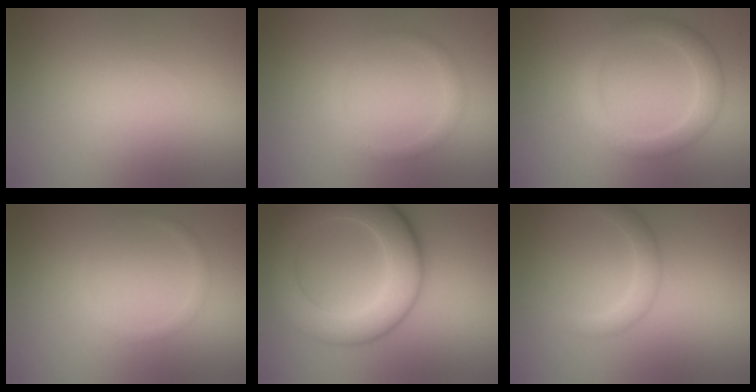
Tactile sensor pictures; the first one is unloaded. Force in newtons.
{"total": 1.1, "press": 1.0, "slide": 0.1}
{"total": 2.9, "press": 2.9, "slide": 0.2}
{"total": 0.8, "press": 0.8, "slide": 0.1}
{"total": 8.5, "press": 8.5, "slide": 0.1}
{"total": 2.0, "press": 2.0, "slide": 0.1}